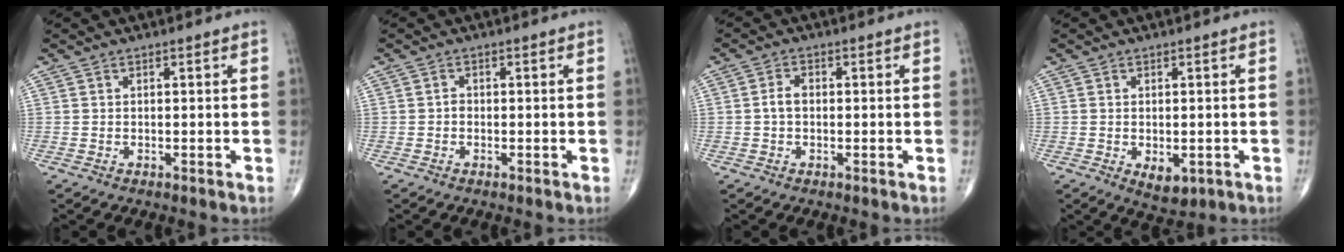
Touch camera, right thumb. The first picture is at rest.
{"total": 0.9, "force": [-0.3, 0.7, 0.5], "torque": [-0.002, 0.003, -0.009]}
{"total": 2.6, "force": [-0.2, 1.7, 1.9], "torque": [-0.035, 0.009, -0.008]}
{"total": 4.1, "force": [-1.1, 2.4, 3.1], "torque": [-0.036, -0.005, -0.006]}